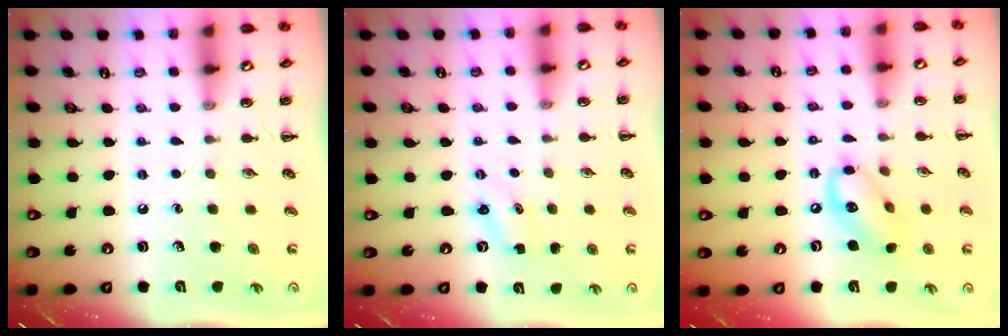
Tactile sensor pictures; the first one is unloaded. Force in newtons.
{"total": 1.8, "press": 1.7, "slide": 0.5}
{"total": 10.9, "press": 10.6, "slide": 2.2}